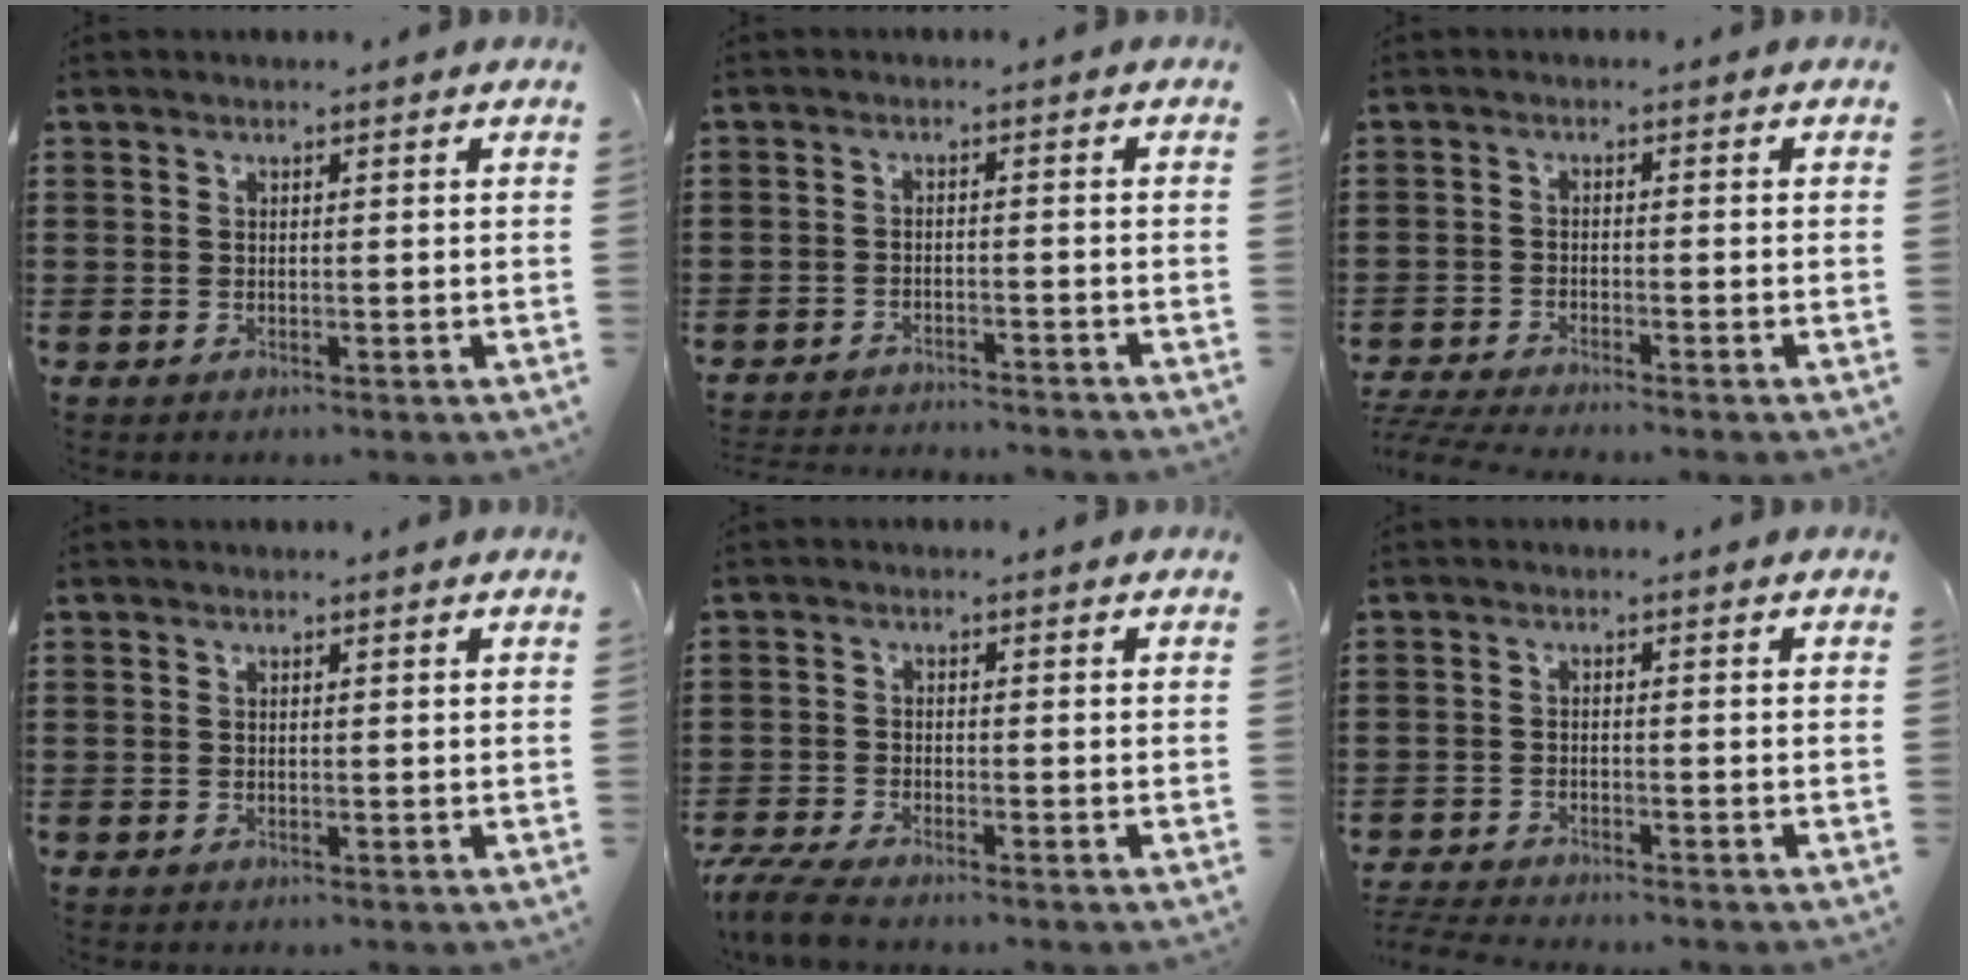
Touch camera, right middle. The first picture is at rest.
{"total": 2.6, "force": [-2.6, -0.1, 0.0], "torque": [-0.006, -0.002, -0.055]}
{"total": 3.2, "force": [-3.0, -0.2, 1.0], "torque": [-0.033, -0.010, -0.064]}
{"total": 0.0}
{"total": 4.0, "force": [-3.7, 0.1, 1.5], "torque": [-0.047, -0.014, -0.076]}
{"total": 2.9, "force": [-2.9, 0.0, 0.2], "torque": [-0.014, -0.006, -0.064]}